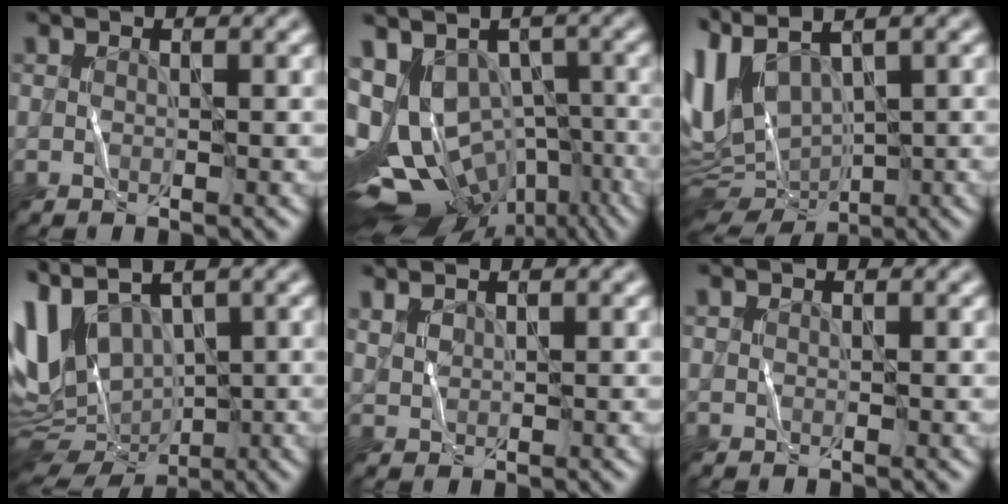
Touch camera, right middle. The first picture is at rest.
{"total": 13.1, "force": [-1.5, 8.6, 9.7], "torque": [-0.193, -0.004, 0.035]}
{"total": 8.6, "force": [1.7, 3.3, 7.7], "torque": [-0.189, 0.001, 0.054]}
{"total": 9.9, "force": [1.8, 5.2, 8.2], "torque": [-0.179, 0.001, 0.040]}
{"total": 2.0, "force": [1.8, -0.7, -0.2], "torque": [-0.005, 0.006, 0.036]}
{"total": 0.0}